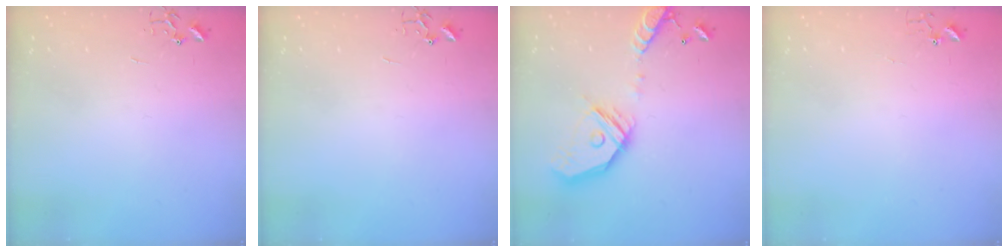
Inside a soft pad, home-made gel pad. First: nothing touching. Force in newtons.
{"total": 0.0}
{"total": 18.8, "press": 18.6, "slide": 3.0}
{"total": 3.9, "press": 3.9, "slide": 0.3}